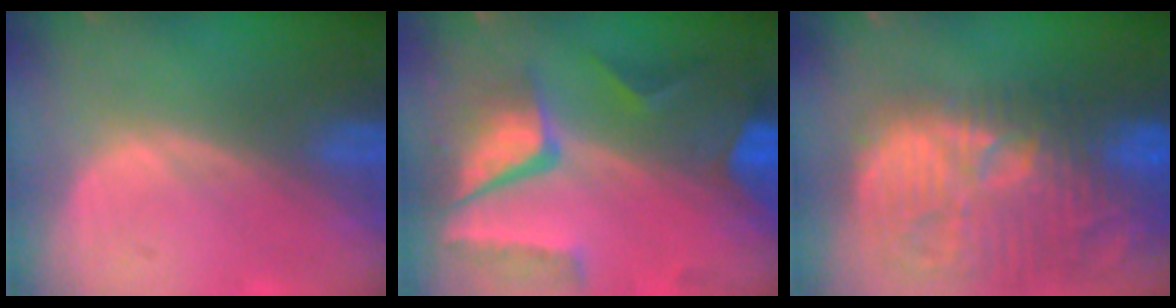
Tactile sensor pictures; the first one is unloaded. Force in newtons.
{"total": 10.3, "press": 8.6, "slide": 5.6}
{"total": 15.3, "press": 13.2, "slide": 7.6}